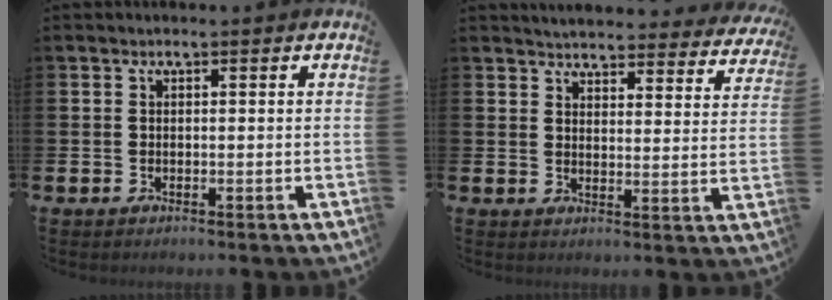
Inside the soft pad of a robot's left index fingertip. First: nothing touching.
{"total": 4.3, "force": [4.2, 0.7, 0.2], "torque": [-0.022, -0.031, 0.073]}